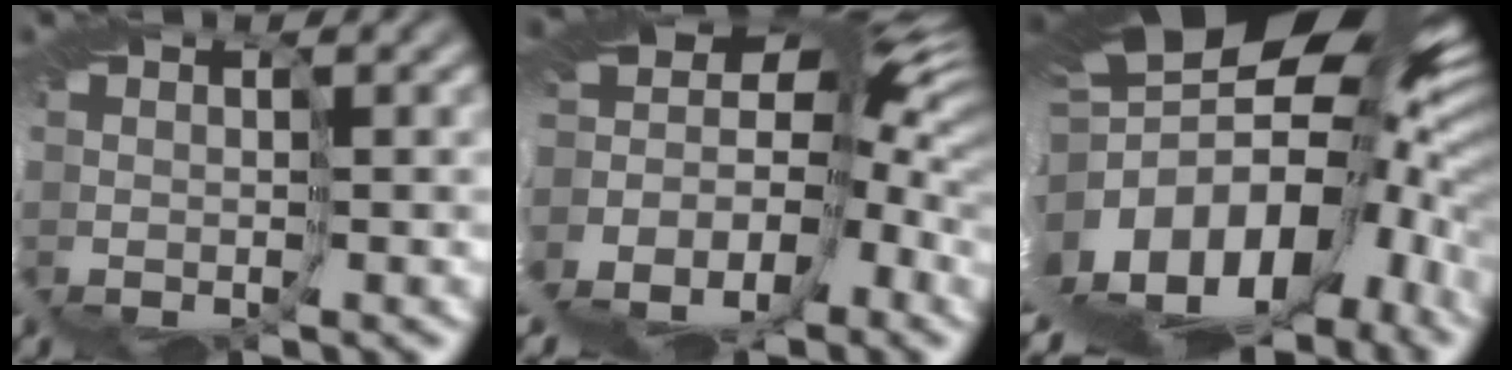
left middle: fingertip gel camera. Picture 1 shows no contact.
{"total": 11.7, "force": [-4.4, 6.4, 8.8], "torque": [-0.142, -0.009, -0.052]}
{"total": 18.5, "force": [-5.7, 10.8, 13.9], "torque": [-0.236, -0.017, -0.107]}